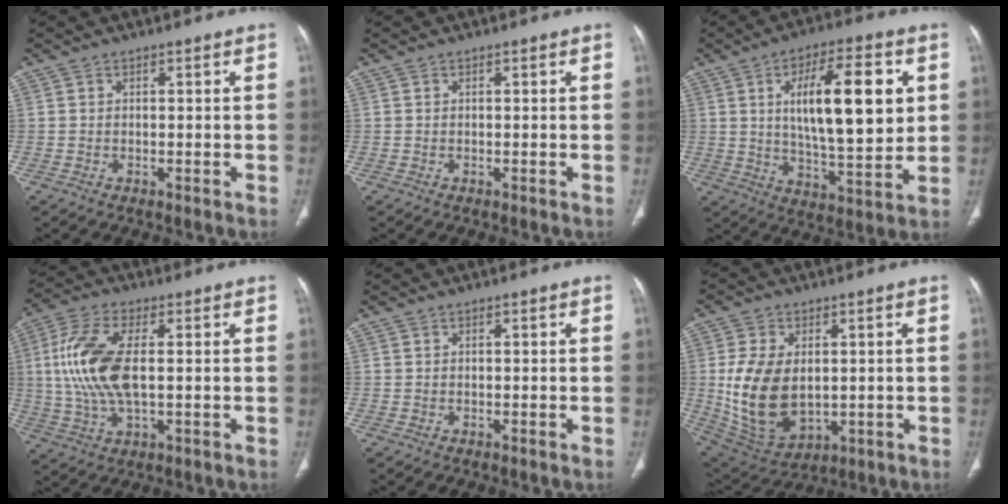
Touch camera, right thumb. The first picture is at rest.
{"total": 0.0}
{"total": 19.2, "force": [4.4, 6.8, 17.4], "torque": [-0.250, -0.016, 0.074]}
{"total": 13.5, "force": [1.2, 5.9, 12.1], "torque": [-0.273, 0.003, 0.025]}
{"total": 0.0}
{"total": 15.3, "force": [0.3, 9.9, 11.7], "torque": [-0.215, -0.010, 0.032]}